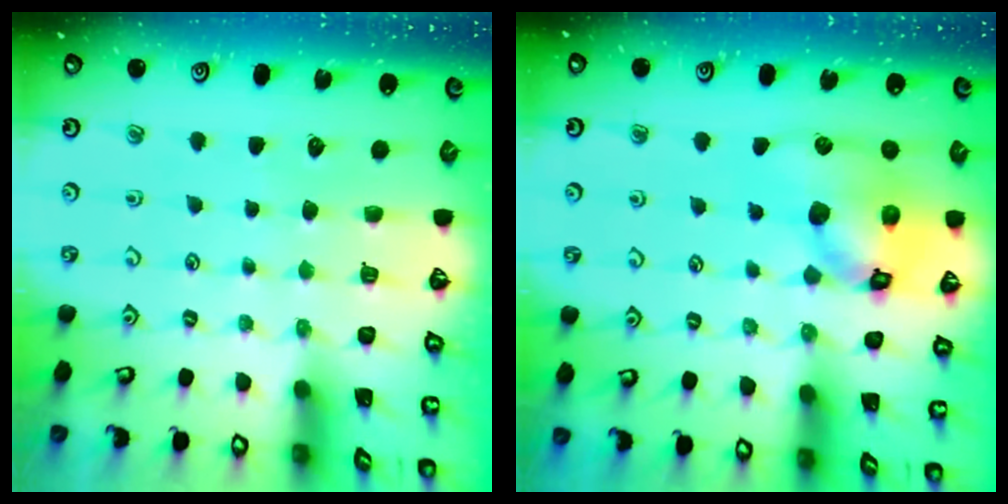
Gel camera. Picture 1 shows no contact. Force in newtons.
{"total": 16.5, "press": 16.4, "slide": 2.2}